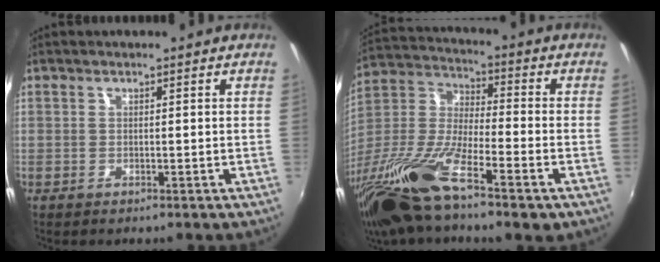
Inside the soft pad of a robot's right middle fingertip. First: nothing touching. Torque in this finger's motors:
{"motor_torque": [0.92, -0.88, 0.53, 0.21]}